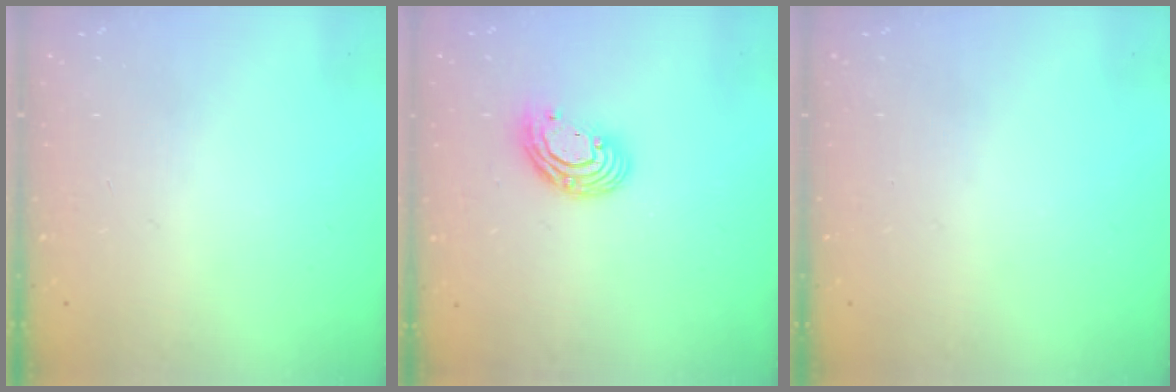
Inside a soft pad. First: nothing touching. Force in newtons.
{"total": 9.5, "press": 9.5, "slide": 0.6}
{"total": 0.0}